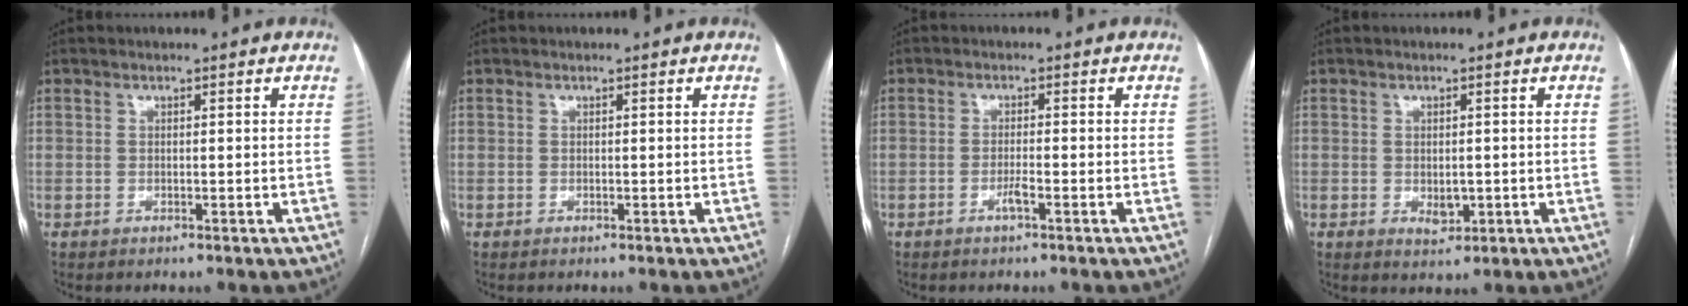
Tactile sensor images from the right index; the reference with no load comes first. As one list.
[{"total": 0.0}, {"total": 1.8, "force": [-1.0, -0.1, 1.5], "torque": [-0.029, -0.001, -0.019]}, {"total": 2.4, "force": [-0.4, 1.4, 1.9], "torque": [-0.029, -0.003, 0.002]}]